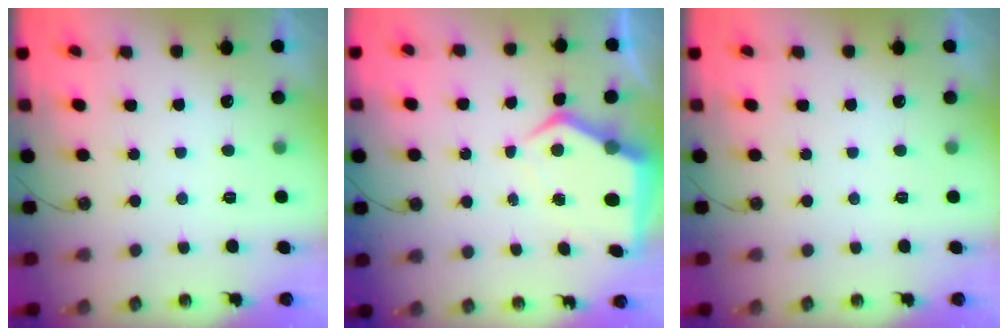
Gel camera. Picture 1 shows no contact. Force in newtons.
{"total": 7.4, "press": 7.3, "slide": 1.0}
{"total": 0.0}